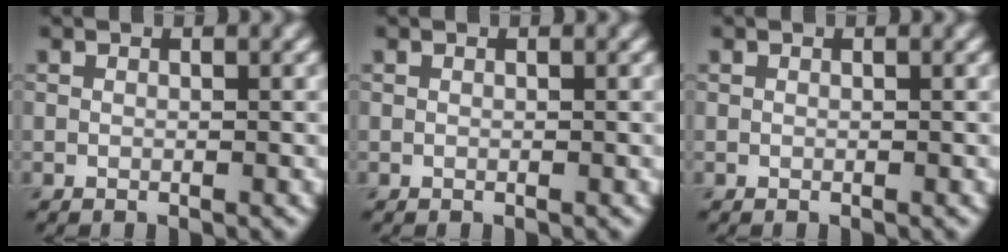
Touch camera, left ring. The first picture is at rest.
{"total": 0.0}
{"total": 0.0}